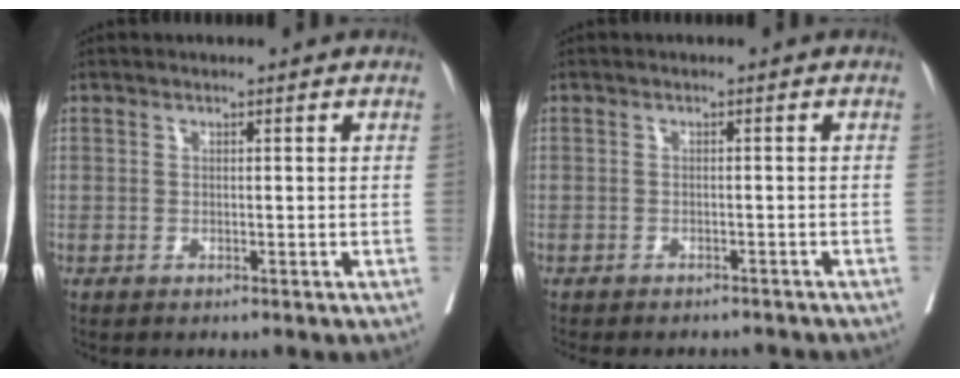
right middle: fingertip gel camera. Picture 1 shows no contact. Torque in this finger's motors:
{"motor_torque": [1.07, -1.07, 0.39, 0.08]}